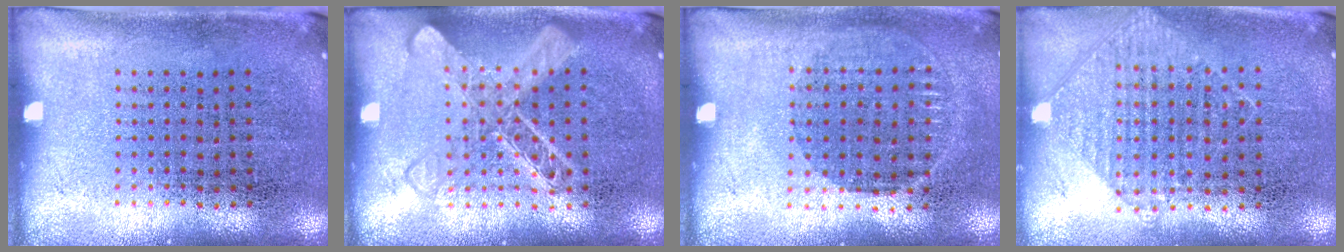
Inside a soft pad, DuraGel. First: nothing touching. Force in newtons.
{"total": 2.8, "press": 2.7, "slide": 0.5}
{"total": 0.9, "press": 0.8, "slide": 0.3}
{"total": 0.9, "press": 0.8, "slide": 0.3}